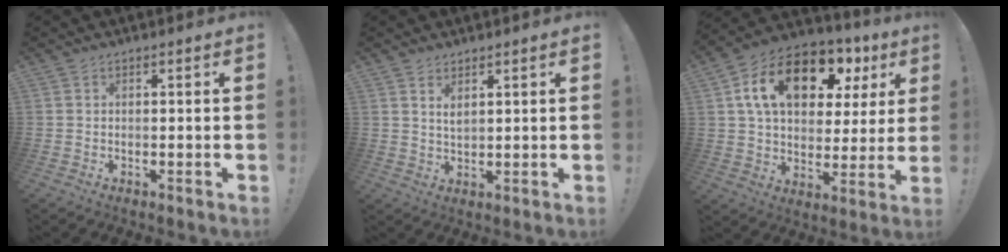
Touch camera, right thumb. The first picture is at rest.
{"total": 2.8, "force": [1.9, 0.7, 1.9], "torque": [-0.021, -0.019, 0.030]}
{"total": 19.3, "force": [8.9, 11.0, 13.1], "torque": [-0.217, -0.030, 0.153]}